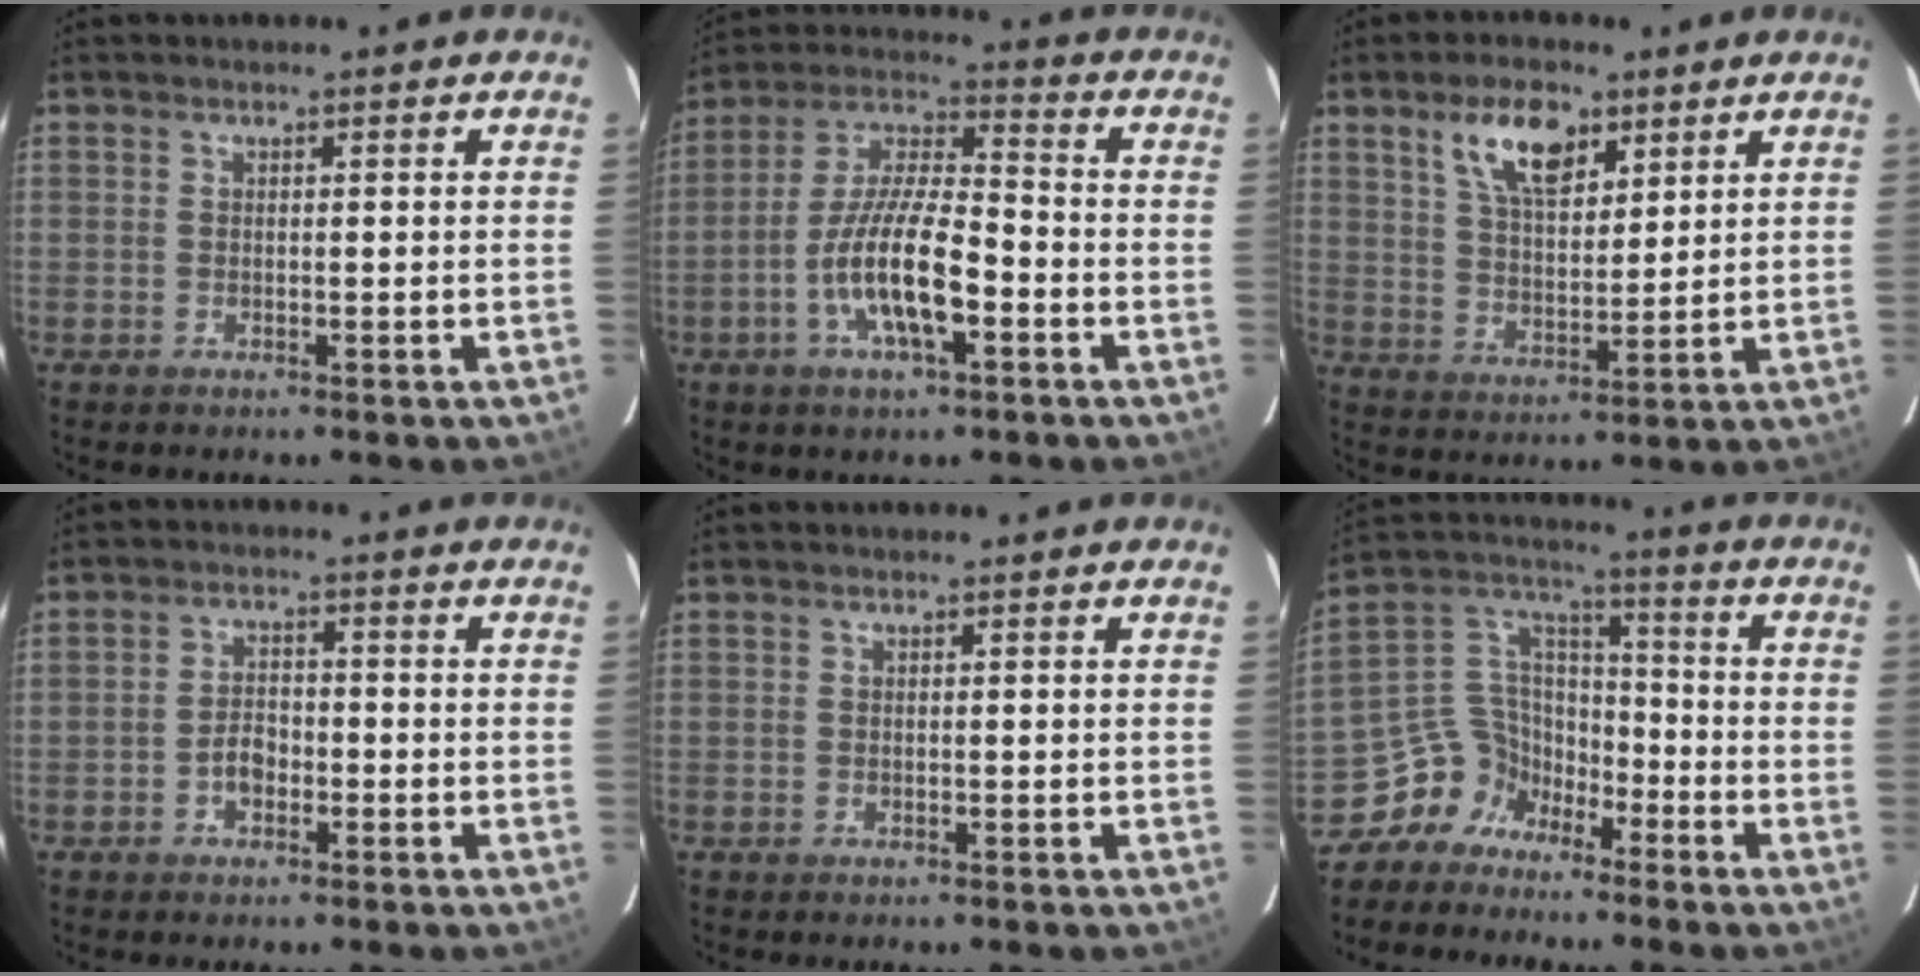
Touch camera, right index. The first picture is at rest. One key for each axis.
{"total": 13.4, "fx": -4.9, "fy": 3.8, "fz": 11.9, "tx": -0.242, "ty": -0.002, "tz": -0.093}
{"total": 9.8, "fx": 5.7, "fy": 4.4, "fz": 6.6, "tx": -0.114, "ty": 0.009, "tz": 0.107}
{"total": 3.4, "fx": -1.6, "fy": 2.3, "fz": 2.0, "tx": -0.039, "ty": 0.008, "tz": -0.027}
{"total": 0.0}
{"total": 9.5, "fx": -7.1, "fy": 6.1, "fz": 1.7, "tx": -0.053, "ty": 0.053, "tz": -0.145}